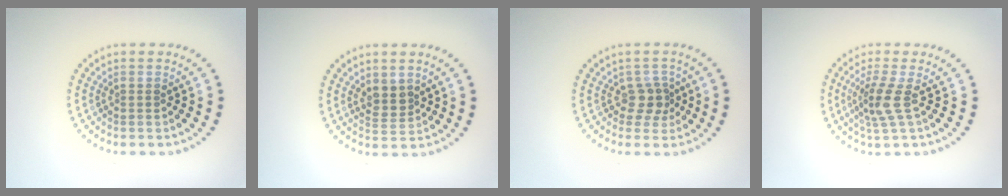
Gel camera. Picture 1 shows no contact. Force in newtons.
{"total": 2.1, "press": 1.8, "slide": 1.0}
{"total": 2.1, "press": 1.6, "slide": 1.3}
{"total": 2.8, "press": 2.1, "slide": 1.8}